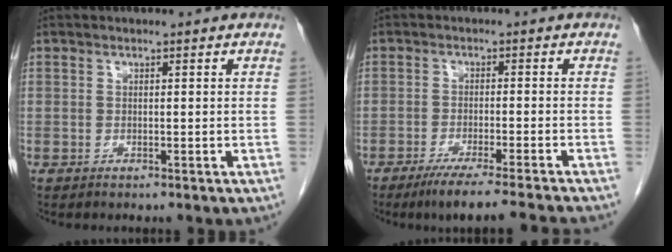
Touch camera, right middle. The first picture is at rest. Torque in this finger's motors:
{"motor_torque": [0.06, -0.04, 0.05, 0.04]}